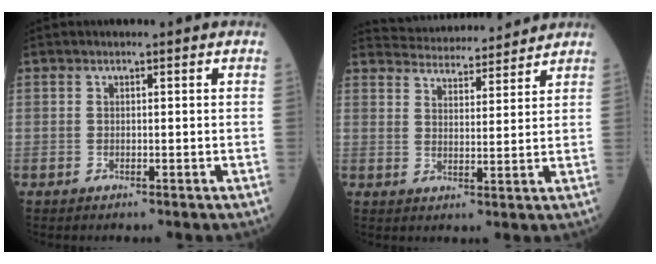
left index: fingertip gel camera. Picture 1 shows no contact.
{"total": 12.2, "force": [11.9, 1.7, 2.3], "torque": [-0.032, 0.017, 0.168]}